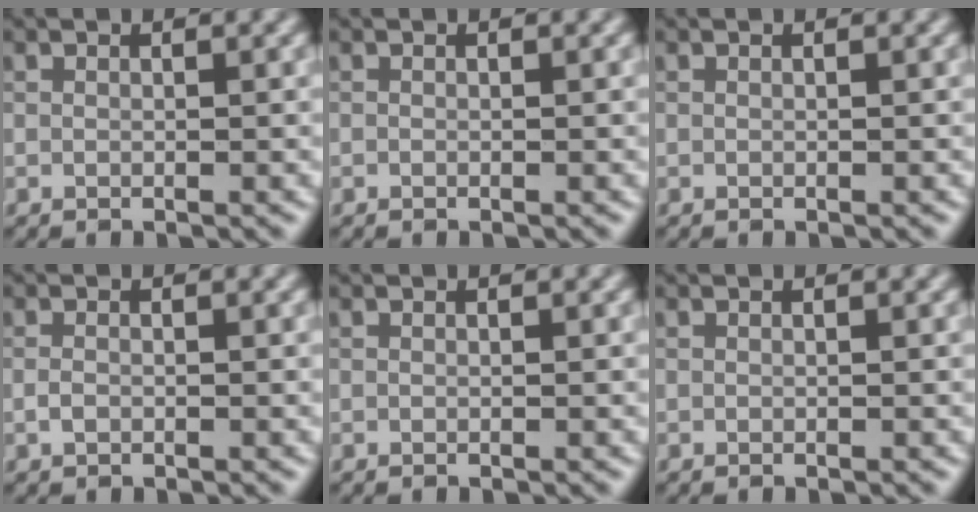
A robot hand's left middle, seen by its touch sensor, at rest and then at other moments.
{"total": 0.0}
{"total": 0.0}
{"total": 0.8, "force": [-0.3, 0.5, 0.5], "torque": [-0.011, -0.001, -0.007]}
{"total": 0.0}
{"total": 0.0}